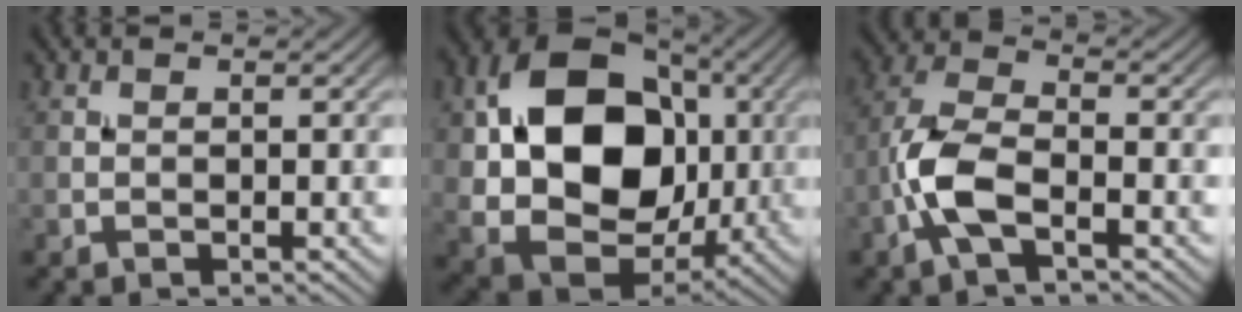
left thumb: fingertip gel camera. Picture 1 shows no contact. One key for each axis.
{"total": 17.5, "fx": 2.4, "fy": 12.9, "fz": 11.6, "tx": -0.223, "ty": -0.005, "tz": 0.052}
{"total": 6.8, "fx": -2.9, "fy": 2.7, "fz": 5.5, "tx": -0.127, "ty": 0.007, "tz": -0.072}